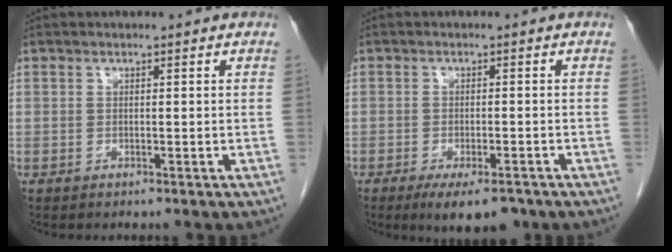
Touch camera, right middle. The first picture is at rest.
{"total": 6.8, "force": [-4.9, 2.1, 4.3], "torque": [-0.058, -0.008, -0.073]}